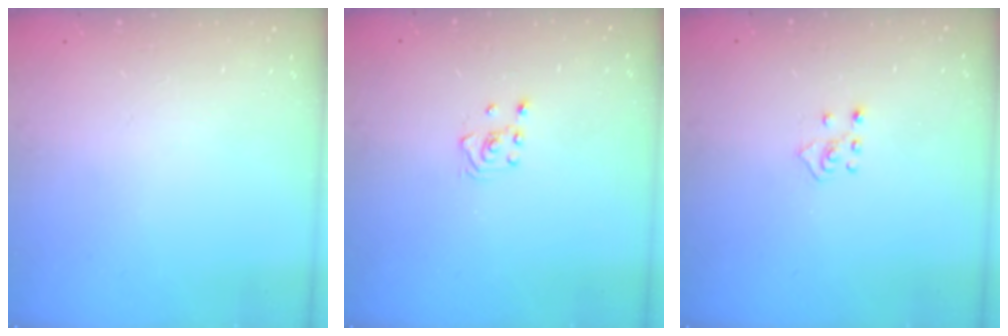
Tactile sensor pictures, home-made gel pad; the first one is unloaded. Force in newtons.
{"total": 2.8, "press": 2.6, "slide": 1.1}
{"total": 2.3, "press": 2.3, "slide": 0.5}